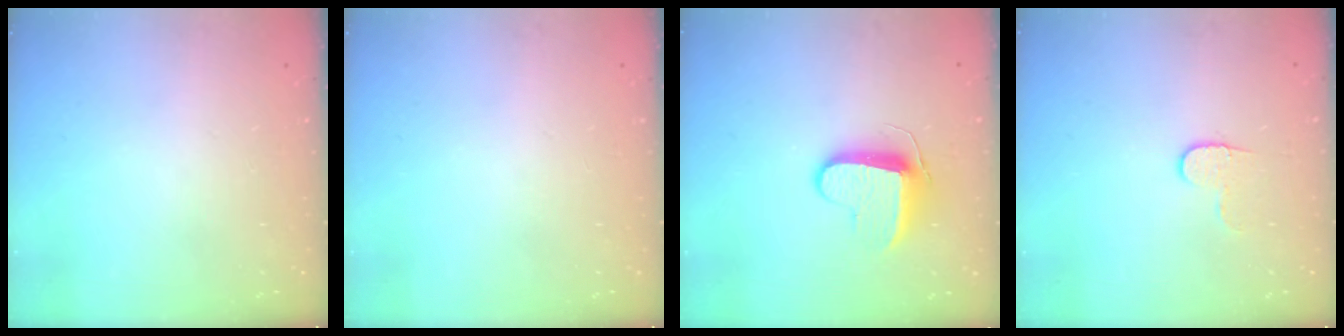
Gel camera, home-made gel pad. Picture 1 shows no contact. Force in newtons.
{"total": 0.0}
{"total": 9.4, "press": 9.4, "slide": 0.5}
{"total": 4.9, "press": 4.9, "slide": 0.5}